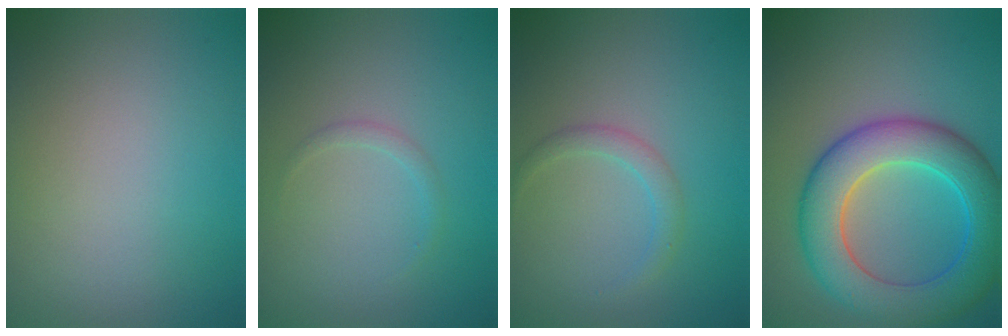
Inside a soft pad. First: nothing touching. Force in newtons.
{"total": 0.8, "press": 0.8, "slide": 0.1}
{"total": 1.5, "press": 1.5, "slide": 0.1}
{"total": 8.6, "press": 8.6, "slide": 0.2}